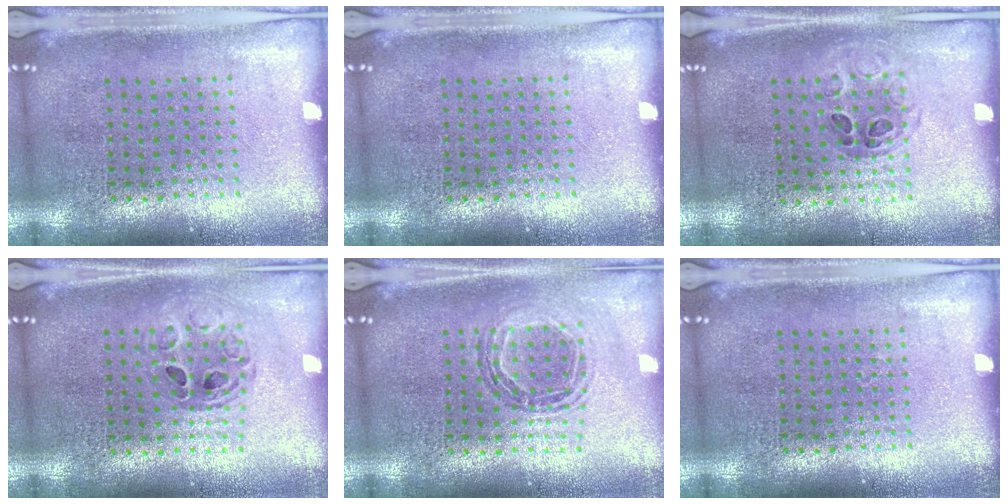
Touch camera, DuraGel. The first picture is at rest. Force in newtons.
{"total": 0.0}
{"total": 1.0, "press": 0.7, "slide": 0.6}
{"total": 0.8, "press": 0.8, "slide": 0.1}
{"total": 0.9, "press": 0.9, "slide": 0.2}
{"total": 0.0}